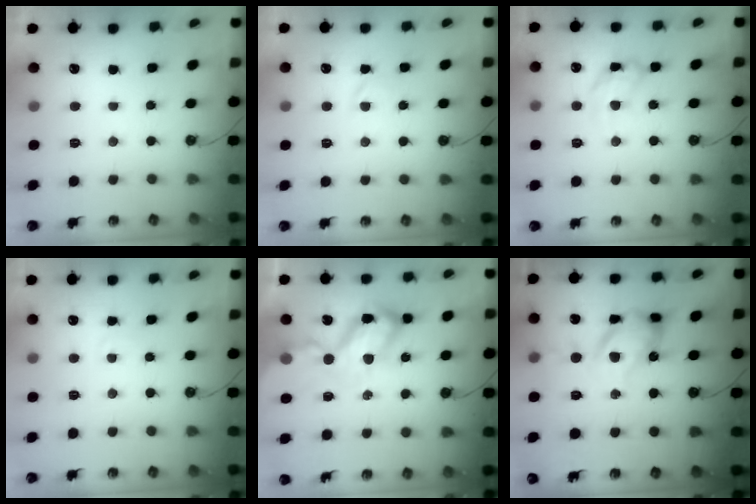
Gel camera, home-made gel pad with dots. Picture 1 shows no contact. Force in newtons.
{"total": 2.8, "press": 2.8, "slide": 0.4}
{"total": 12.7, "press": 12.7, "slide": 1.1}
{"total": 3.8, "press": 3.8, "slide": 0.5}
{"total": 19.9, "press": 19.8, "slide": 2.3}
{"total": 16.3, "press": 16.2, "slide": 1.4}